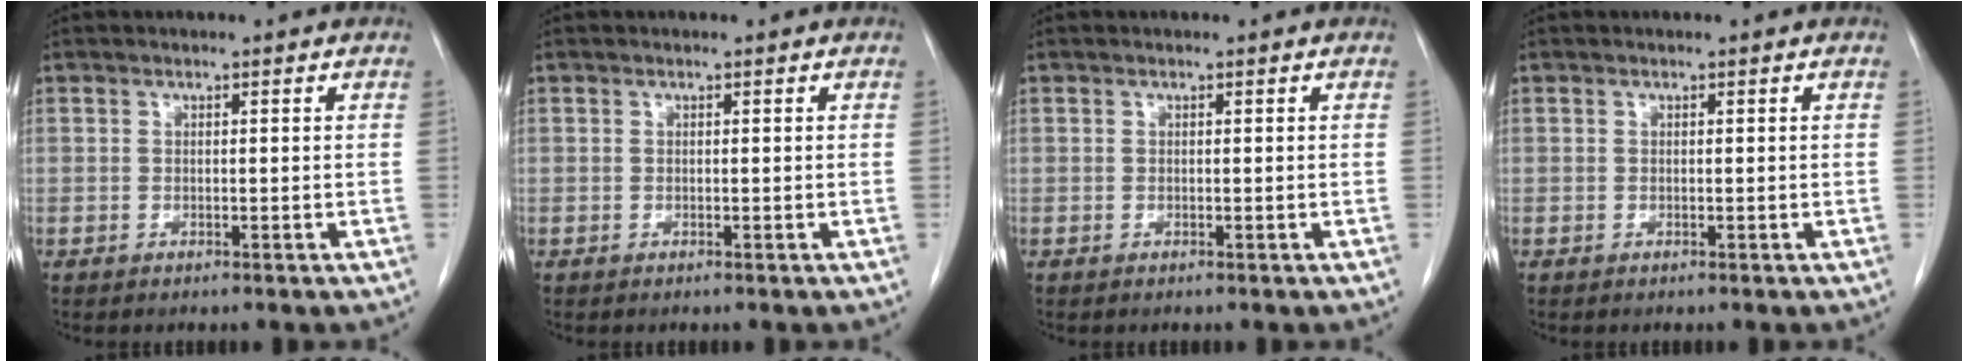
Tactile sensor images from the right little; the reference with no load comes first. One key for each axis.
{"total": 0.0}
{"total": 0.0}
{"total": 0.0}